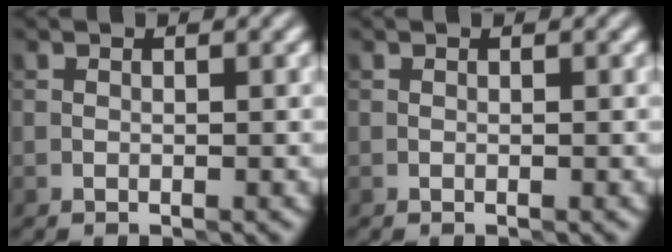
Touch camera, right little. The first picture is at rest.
{"total": 0.0}